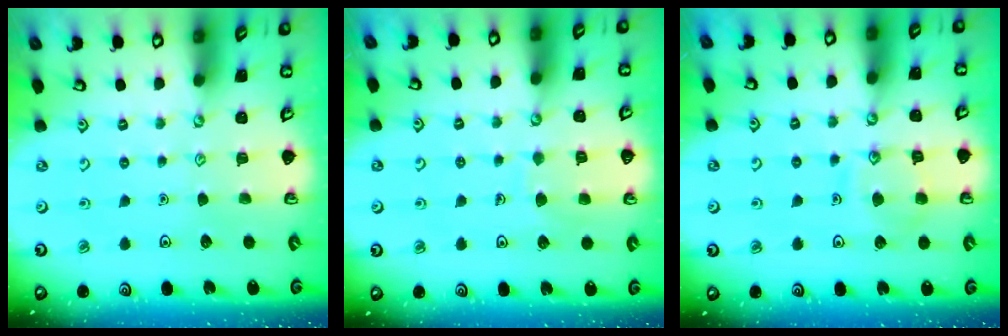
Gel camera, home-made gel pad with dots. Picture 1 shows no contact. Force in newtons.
{"total": 6.0, "press": 6.0, "slide": 0.6}
{"total": 10.6, "press": 10.6, "slide": 0.9}